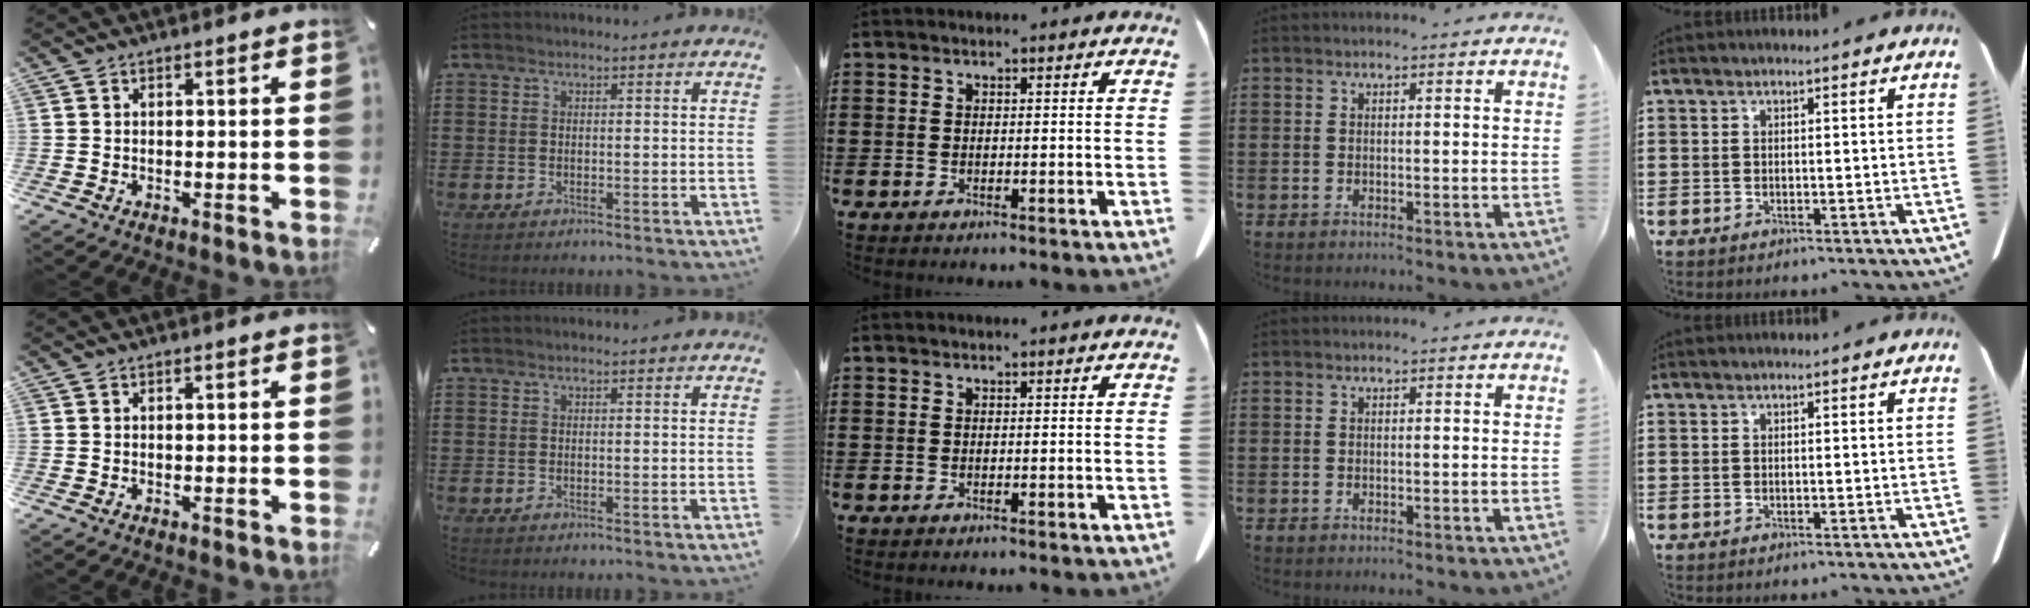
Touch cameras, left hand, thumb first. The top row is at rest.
{}